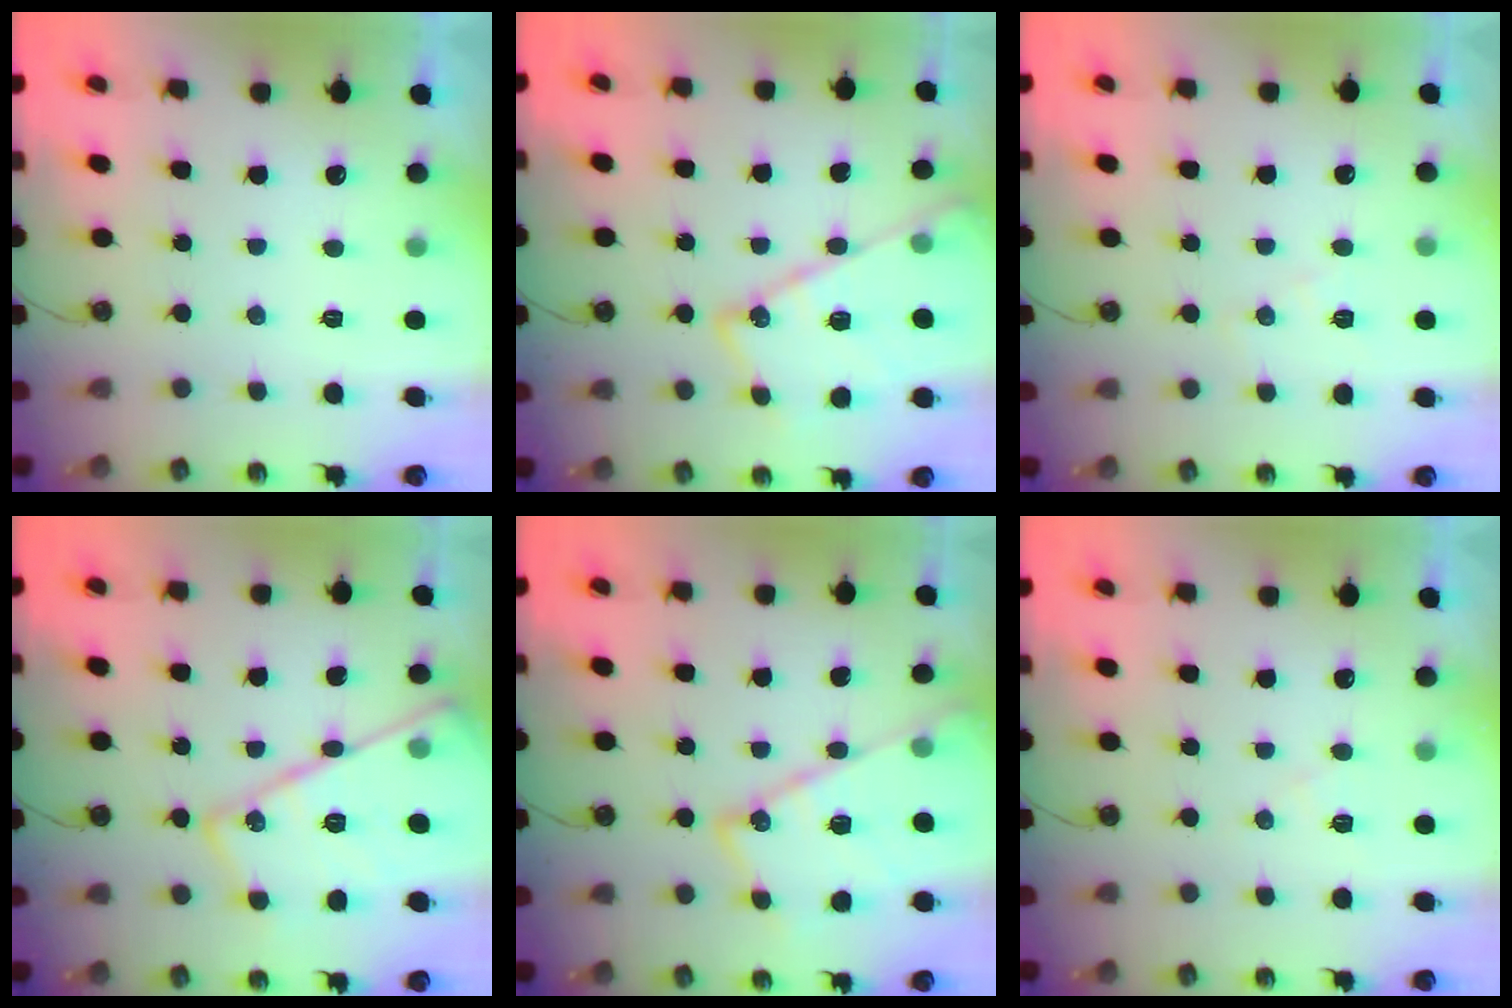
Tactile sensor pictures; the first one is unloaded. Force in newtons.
{"total": 17.6, "press": 17.6, "slide": 1.0}
{"total": 7.7, "press": 7.6, "slide": 0.7}
{"total": 21.5, "press": 21.4, "slide": 2.0}
{"total": 16.6, "press": 16.6, "slide": 0.8}
{"total": 8.8, "press": 8.8, "slide": 0.8}